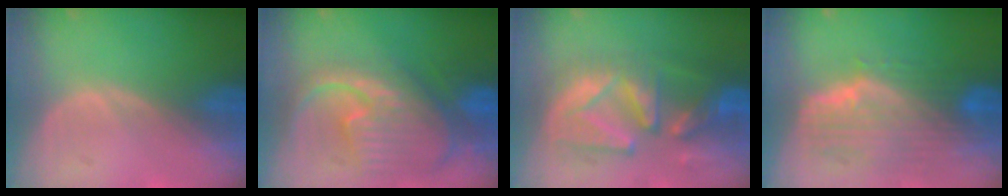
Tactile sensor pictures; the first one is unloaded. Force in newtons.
{"total": 12.3, "press": 10.7, "slide": 6.1}
{"total": 10.9, "press": 10.6, "slide": 2.8}
{"total": 10.0, "press": 8.8, "slide": 4.7}